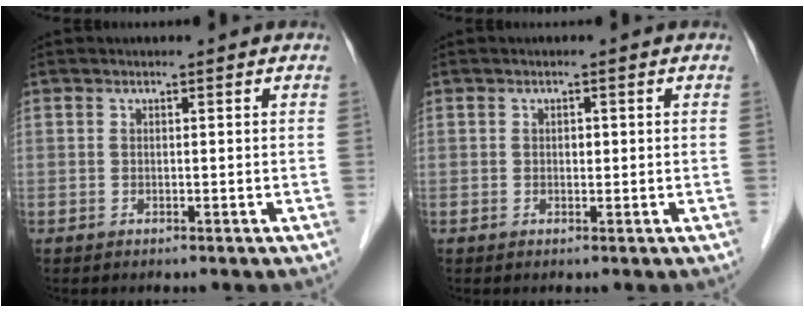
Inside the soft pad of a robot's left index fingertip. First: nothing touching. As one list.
[{"total": 0.8, "force": [0.0, 0.6, 0.6], "torque": [-0.008, -0.002, -0.003]}]